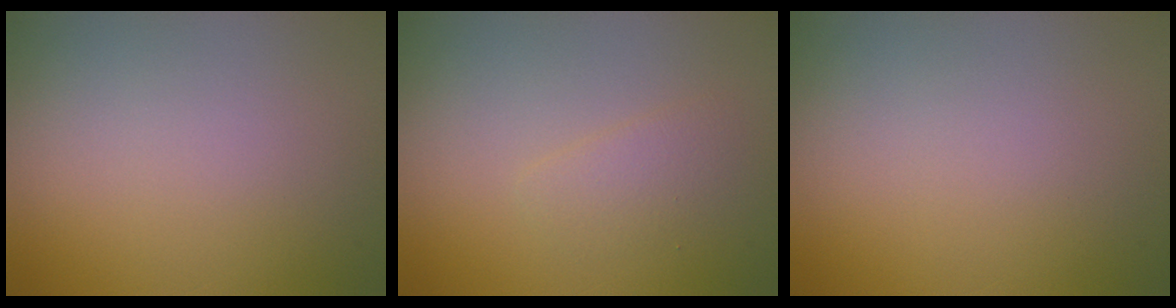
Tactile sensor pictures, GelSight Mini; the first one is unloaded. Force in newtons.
{"total": 1.4, "press": 1.4, "slide": 0.1}
{"total": 0.0}